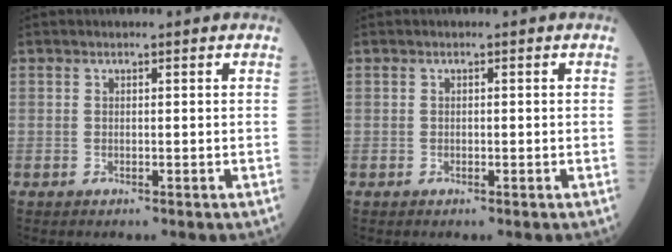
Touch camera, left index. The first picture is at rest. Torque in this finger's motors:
{"motor_torque": [0.04, 0.16, -0.03, -0.01]}